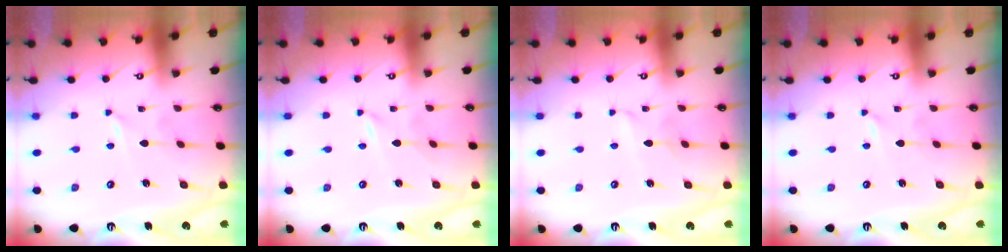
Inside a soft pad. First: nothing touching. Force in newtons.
{"total": 0.0}
{"total": 2.9, "press": 2.9, "slide": 0.3}
{"total": 0.0}